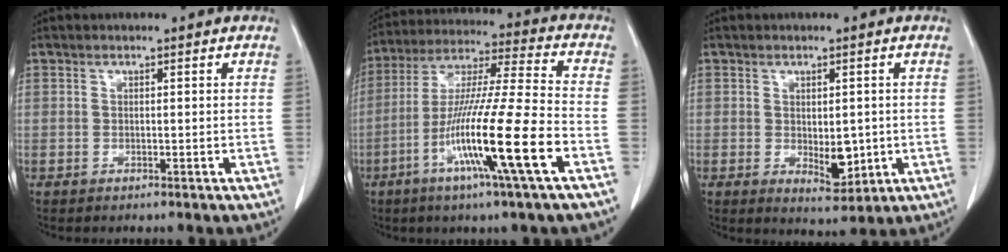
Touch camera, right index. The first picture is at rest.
{"total": 17.4, "force": [-6.6, -1.0, 16.1], "torque": [-0.307, -0.019, -0.123]}
{"total": 4.8, "force": [-0.5, 2.4, 4.1], "torque": [-0.057, -0.011, 0.004]}